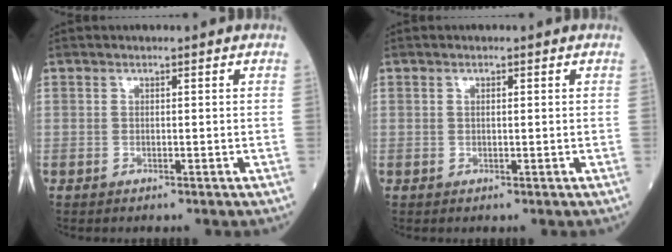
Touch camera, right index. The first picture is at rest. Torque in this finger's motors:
{"motor_torque": [0.01, -0.01, -0.03, -0.01]}